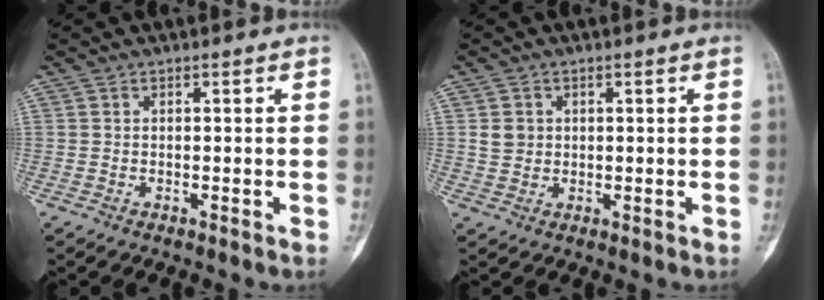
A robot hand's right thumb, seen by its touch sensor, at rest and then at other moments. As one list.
[{"total": 2.8, "force": [0.5, 2.5, 1.1], "torque": [-0.008, 0.002, 0.012]}]